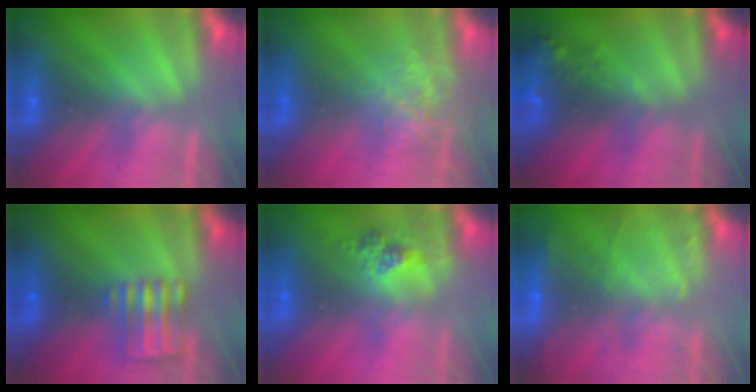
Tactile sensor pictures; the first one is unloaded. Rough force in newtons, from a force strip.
{"total": 3.7}
{"total": 7.6}
{"total": 8.5}
{"total": 2.5}
{"total": 8.1}